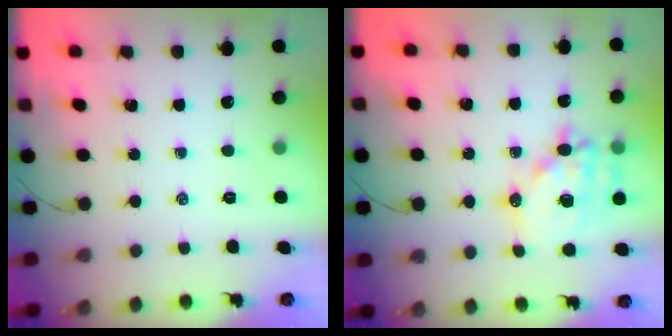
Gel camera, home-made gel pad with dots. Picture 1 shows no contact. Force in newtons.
{"total": 16.3, "press": 15.9, "slide": 3.3}